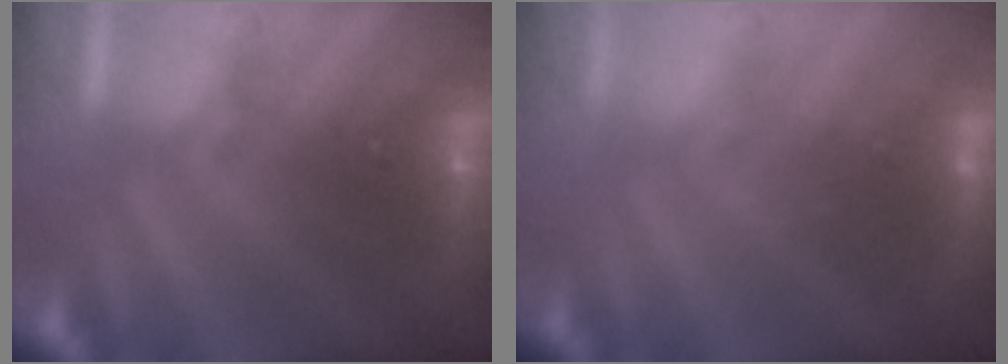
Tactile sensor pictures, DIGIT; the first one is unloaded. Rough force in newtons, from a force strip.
{"total": 2.7}